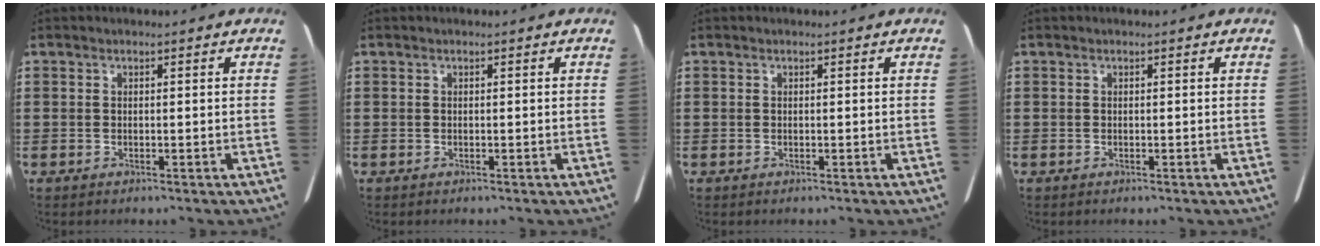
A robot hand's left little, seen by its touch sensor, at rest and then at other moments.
{"total": 0.0}
{"total": 0.0}
{"total": 0.0}